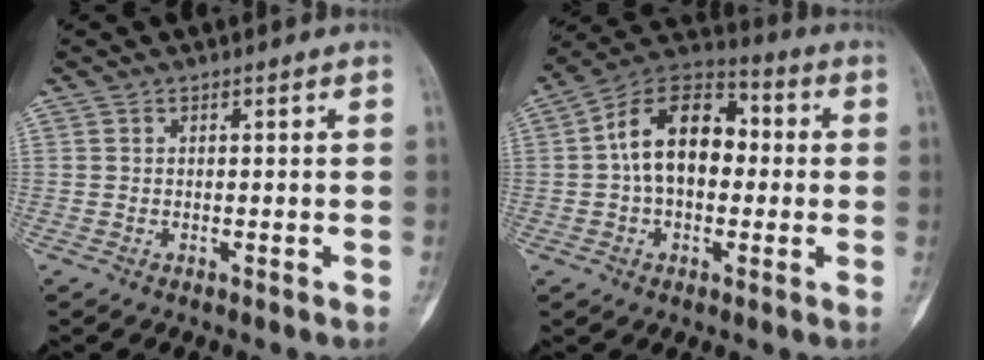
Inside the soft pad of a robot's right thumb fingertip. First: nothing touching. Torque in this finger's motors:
{"motor_torque": [-0.05, 0.50, 0.88, -0.58, 0.37]}